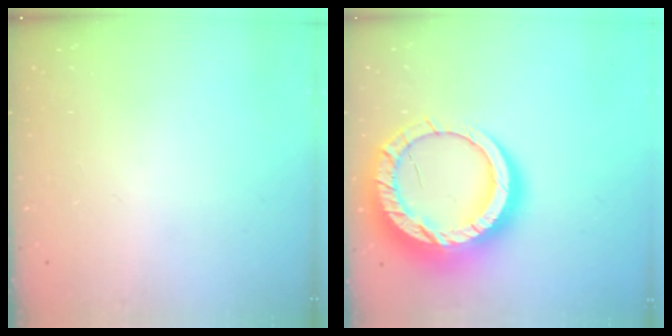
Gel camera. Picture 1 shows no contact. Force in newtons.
{"total": 25.6, "press": 25.5, "slide": 2.2}